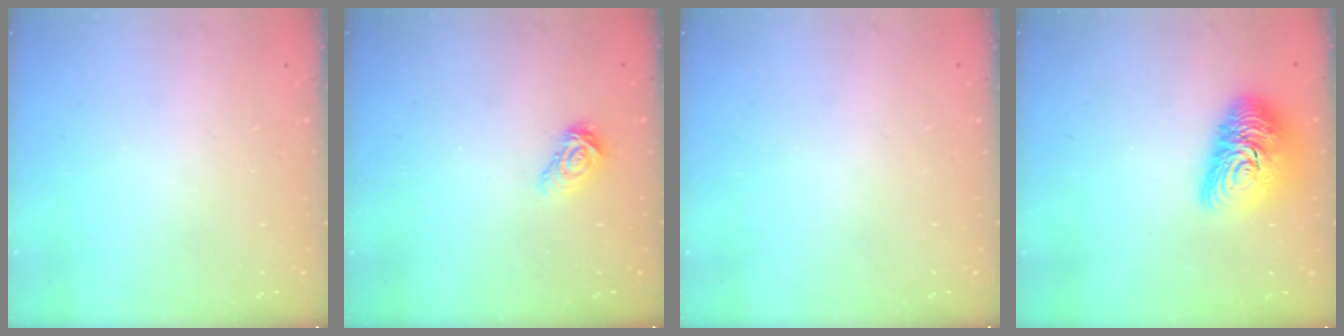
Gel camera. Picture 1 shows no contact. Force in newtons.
{"total": 6.0, "press": 6.0, "slide": 0.4}
{"total": 0.0}
{"total": 13.9, "press": 13.9, "slide": 1.0}